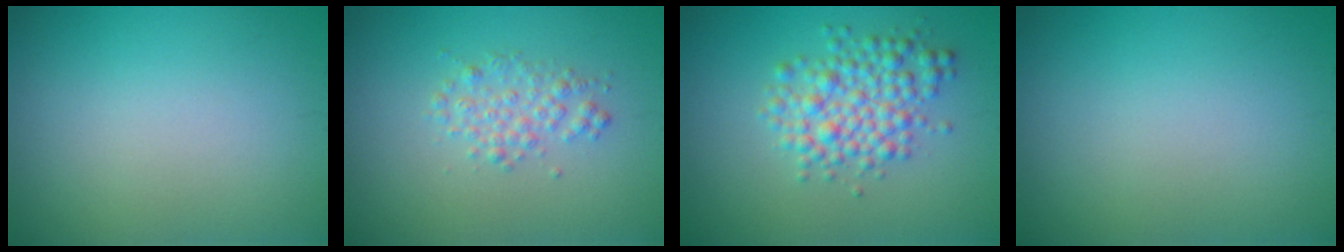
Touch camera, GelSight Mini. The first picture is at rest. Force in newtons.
{"total": 2.0, "press": 2.0, "slide": 0.0}
{"total": 4.1, "press": 4.1, "slide": 0.0}
{"total": 0.0}